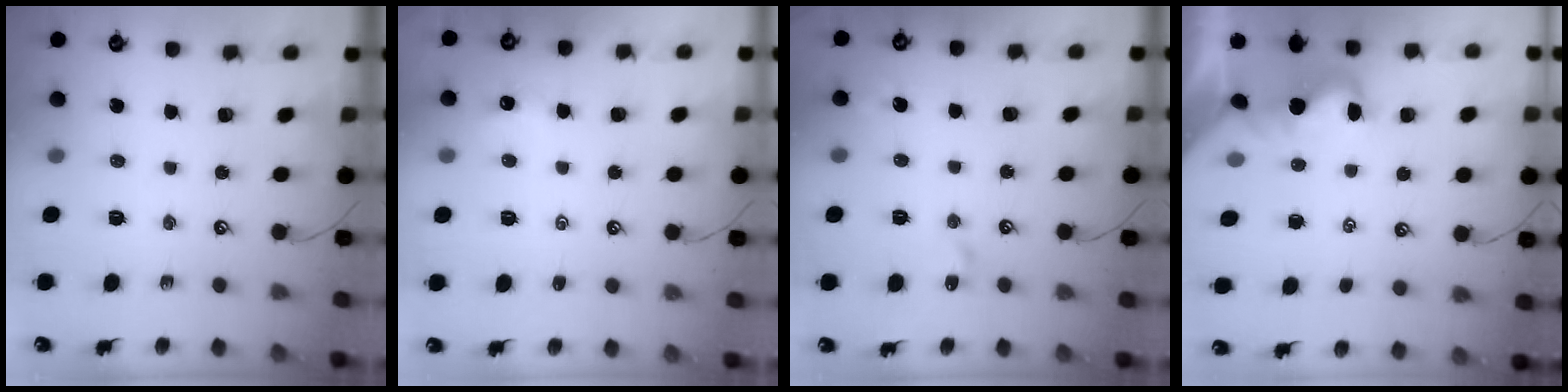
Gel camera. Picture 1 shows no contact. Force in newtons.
{"total": 0.0}
{"total": 6.3, "press": 6.3, "slide": 0.4}
{"total": 1.1, "press": 0.9, "slide": 0.6}